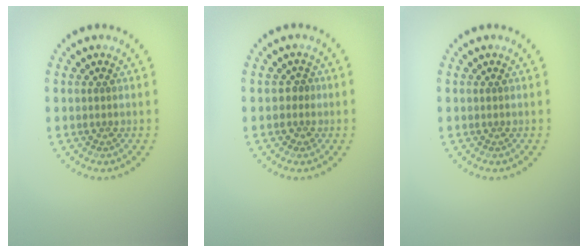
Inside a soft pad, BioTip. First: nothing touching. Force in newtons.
{"total": 1.2, "press": 1.1, "slide": 0.6}
{"total": 0.0}